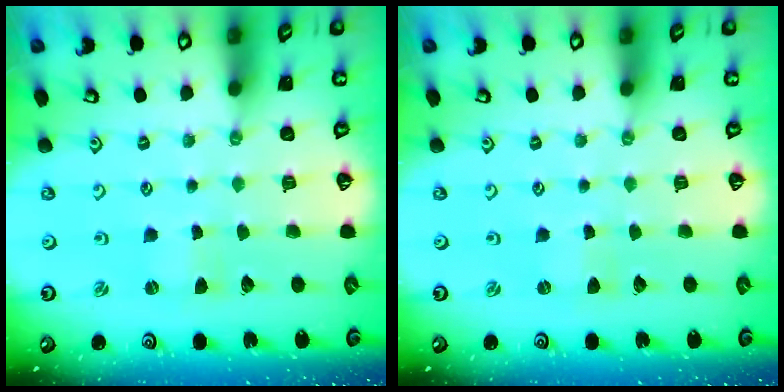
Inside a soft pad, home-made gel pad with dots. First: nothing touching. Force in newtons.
{"total": 0.0}